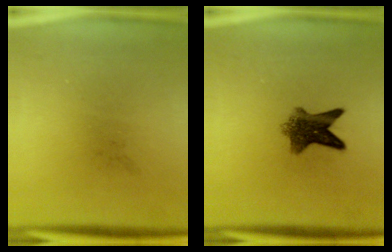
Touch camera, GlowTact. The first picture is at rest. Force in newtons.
{"total": 7.0}